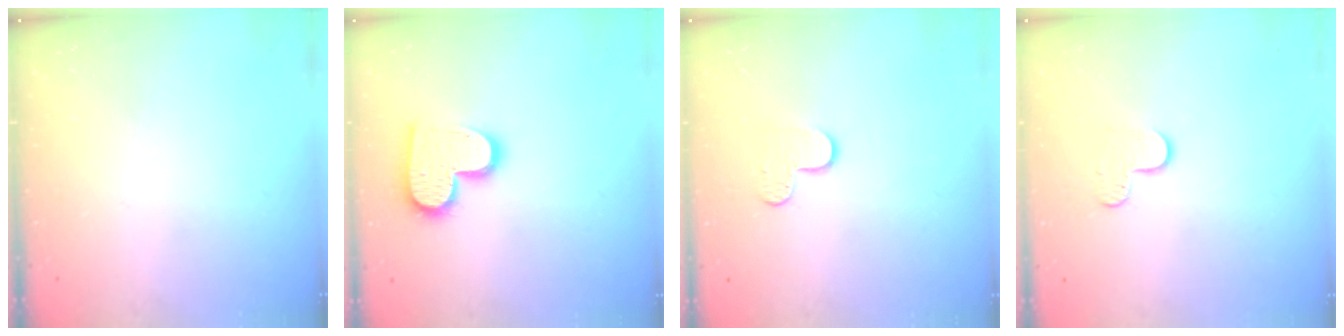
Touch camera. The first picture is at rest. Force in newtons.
{"total": 14.0, "press": 13.9, "slide": 0.8}
{"total": 7.4, "press": 7.4, "slide": 0.7}
{"total": 5.5, "press": 5.5, "slide": 0.4}